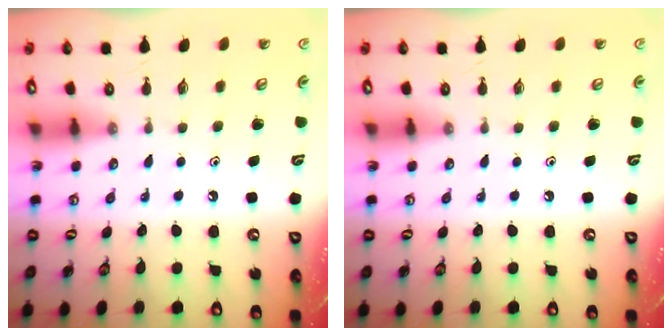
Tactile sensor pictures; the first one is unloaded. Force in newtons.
{"total": 0.0}